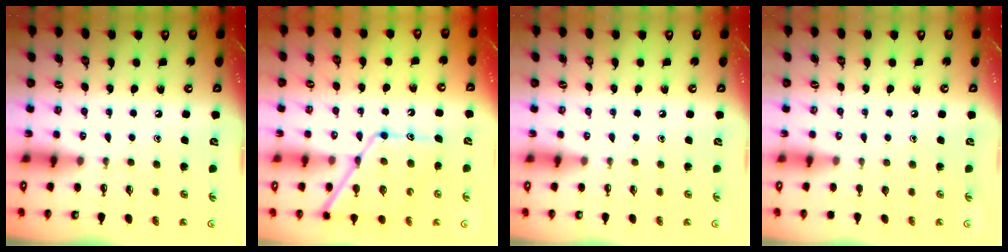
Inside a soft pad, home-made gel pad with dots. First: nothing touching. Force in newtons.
{"total": 13.6, "press": 13.6, "slide": 1.2}
{"total": 0.0}
{"total": 0.0}